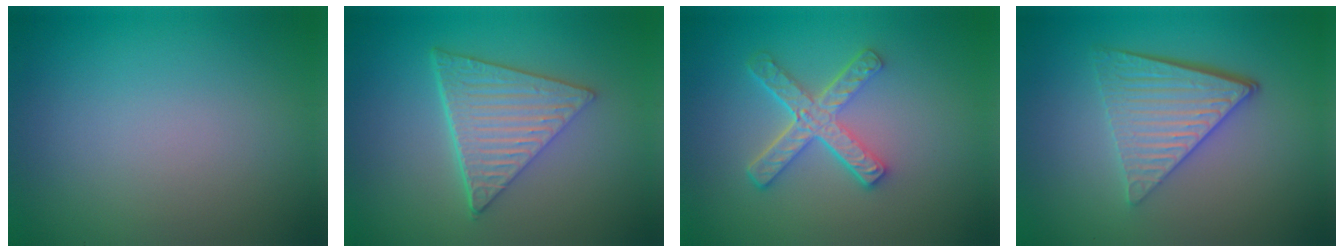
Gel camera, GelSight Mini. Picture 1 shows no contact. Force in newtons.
{"total": 6.4, "press": 4.4, "slide": 4.6}
{"total": 4.6, "press": 3.3, "slide": 3.2}
{"total": 5.8, "press": 4.1, "slide": 4.1}